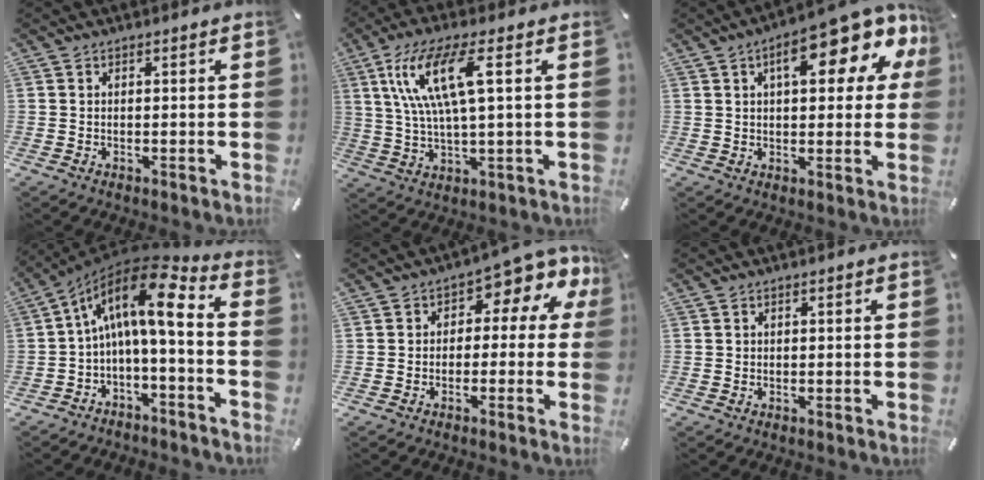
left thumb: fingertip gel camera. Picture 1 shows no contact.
{"total": 13.3, "force": [4.3, 3.2, 12.2], "torque": [-0.253, 0.001, 0.070]}
{"total": 15.9, "force": [8.0, 6.0, 12.4], "torque": [-0.168, -0.039, 0.125]}
{"total": 13.2, "force": [2.0, 4.6, 12.2], "torque": [-0.203, -0.012, 0.027]}
{"total": 7.8, "force": [2.5, 4.1, 6.1], "torque": [-0.078, -0.024, 0.039]}
{"total": 0.0}